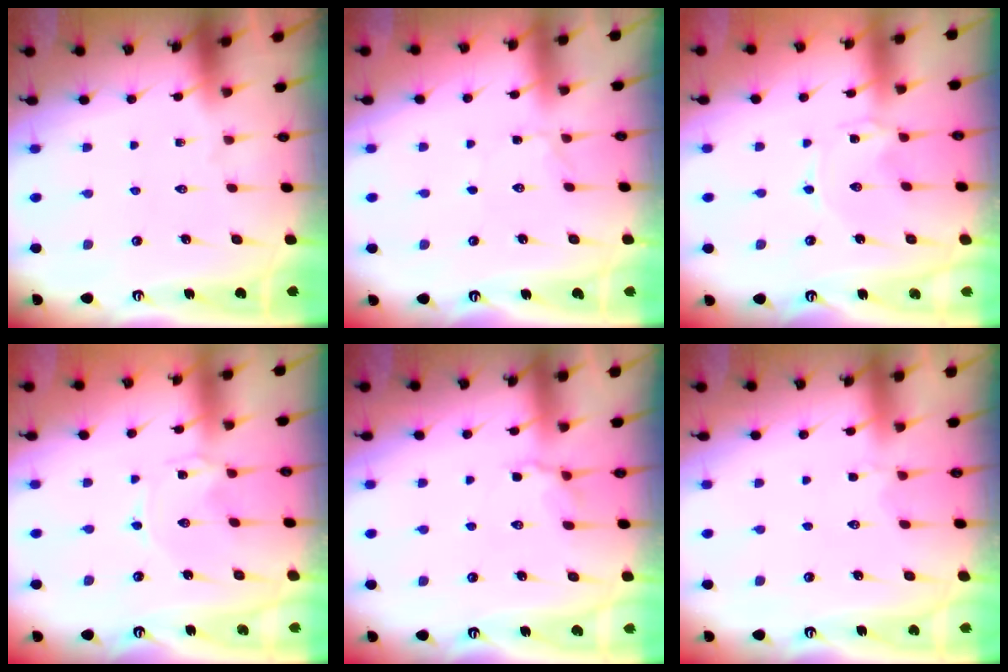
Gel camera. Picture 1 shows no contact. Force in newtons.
{"total": 1.5, "press": 1.4, "slide": 0.1}
{"total": 0.0}
{"total": 0.0}
{"total": 5.4, "press": 5.0, "slide": 1.8}
{"total": 2.6, "press": 2.4, "slide": 1.2}